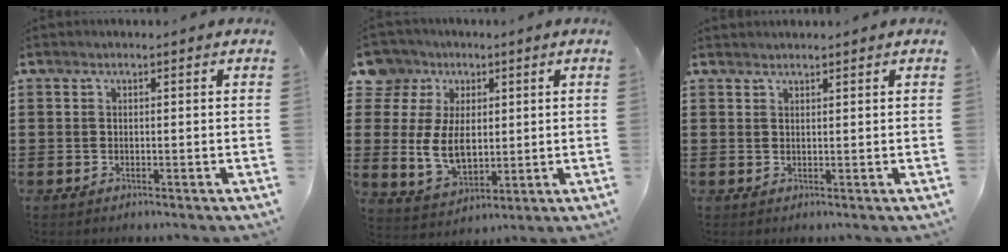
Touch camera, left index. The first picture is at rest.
{"total": 10.0, "force": [1.0, 7.9, 6.1], "torque": [-0.142, 0.006, 0.018]}
{"total": 1.0, "force": [1.0, 0.0, -0.1], "torque": [-0.001, -0.001, 0.019]}